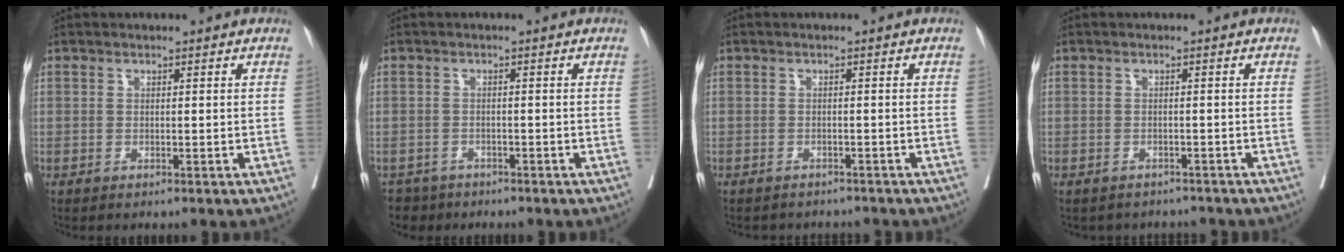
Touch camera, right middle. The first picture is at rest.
{"total": 3.4, "force": [-2.8, 1.9, -0.5], "torque": [0.010, 0.002, -0.048]}
{"total": 5.0, "force": [-4.8, 1.5, 0.5], "torque": [-0.006, -0.004, -0.057]}
{"total": 4.3, "force": [-4.0, 1.6, 0.0], "torque": [0.001, 0.003, -0.047]}